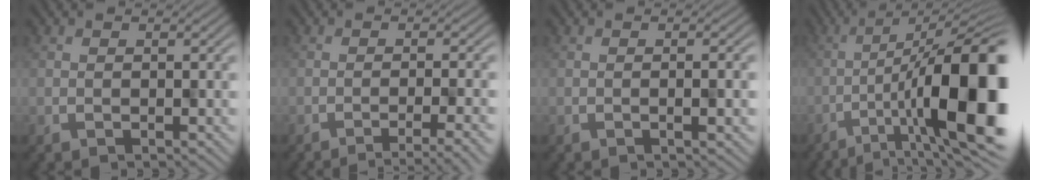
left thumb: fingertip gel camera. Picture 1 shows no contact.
{"total": 5.4, "force": [-3.5, 0.9, 4.0], "torque": [-0.060, 0.004, -0.043]}
{"total": 1.9, "force": [-0.3, 0.2, 1.9], "torque": [-0.026, 0.007, -0.010]}
{"total": 17.8, "force": [-3.5, 6.9, 16.0], "torque": [-0.241, -0.030, -0.038]}